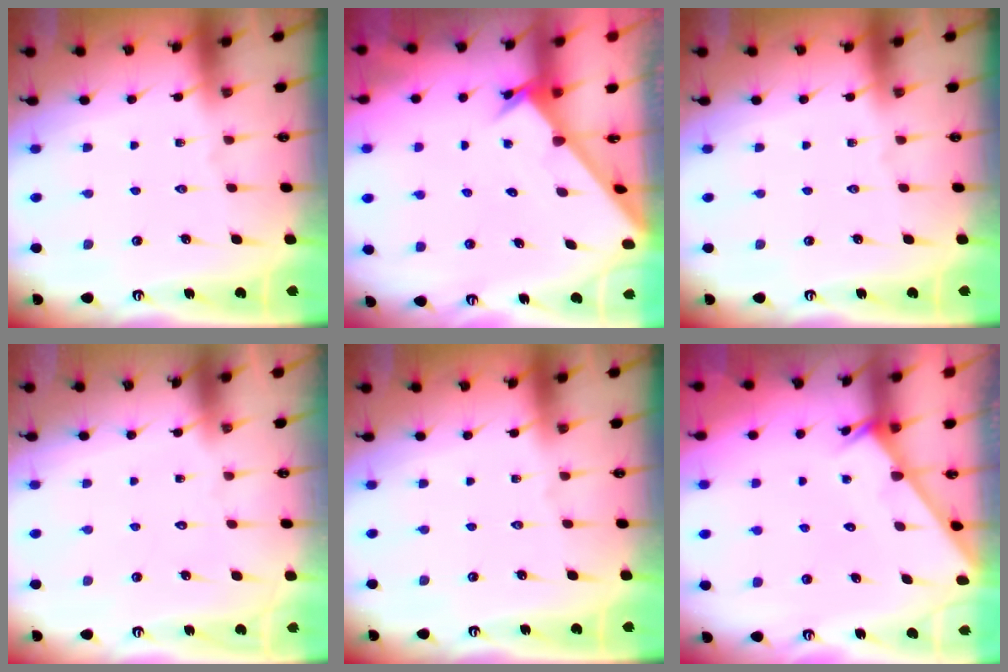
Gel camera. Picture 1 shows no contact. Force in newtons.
{"total": 2.5, "press": 2.5, "slide": 0.2}
{"total": 0.0}
{"total": 1.5, "press": 1.5, "slide": 0.0}
{"total": 0.0}
{"total": 2.4, "press": 2.4, "slide": 0.1}